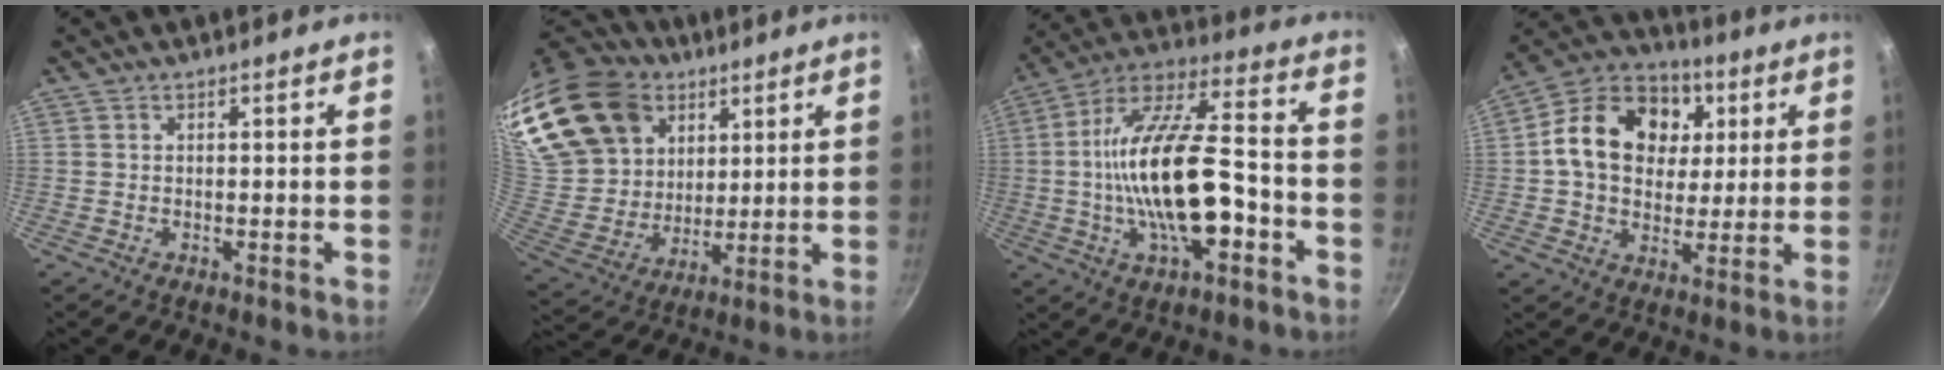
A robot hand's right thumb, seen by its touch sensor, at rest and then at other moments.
{"total": 29.4, "force": [16.1, 20.8, 13.2], "torque": [-0.293, -0.018, 0.314]}
{"total": 21.0, "force": [-4.3, 8.6, 18.7], "torque": [-0.326, 0.037, -0.083]}
{"total": 18.2, "force": [4.0, 13.9, 11.1], "torque": [-0.168, 0.012, 0.053]}